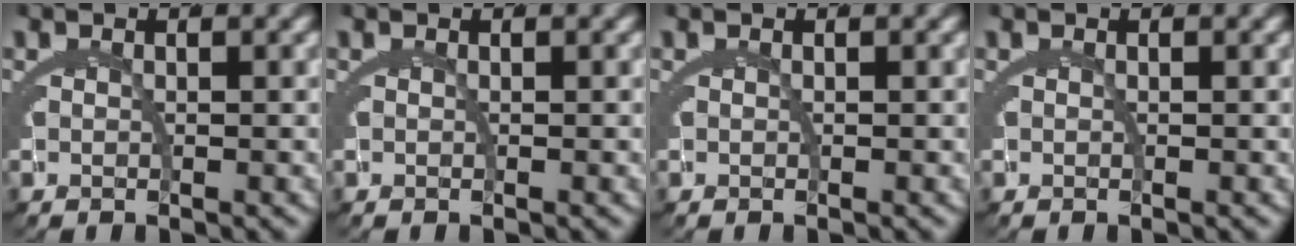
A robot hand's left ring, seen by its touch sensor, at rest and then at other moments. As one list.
[{"total": 0.0}, {"total": 0.0}, {"total": 0.0}]